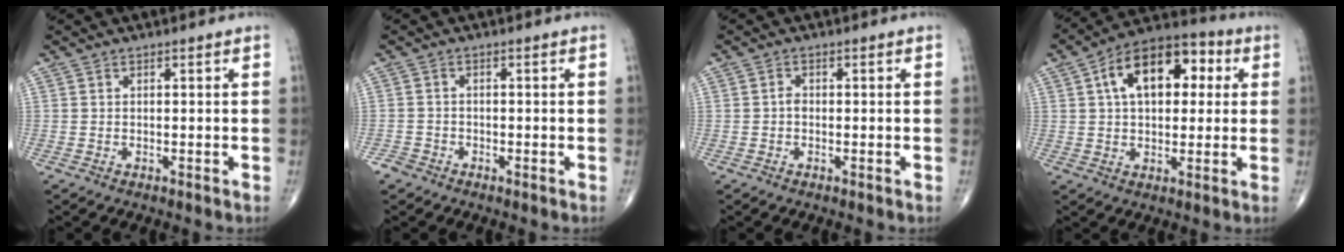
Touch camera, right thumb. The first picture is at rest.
{"total": 2.0, "force": [-1.5, 1.3, 0.2], "torque": [-0.001, 0.006, -0.030]}
{"total": 1.2, "force": [-0.2, 0.9, 0.7], "torque": [-0.006, 0.003, -0.007]}
{"total": 15.9, "force": [4.1, 9.3, 12.2], "torque": [-0.163, 0.025, 0.057]}